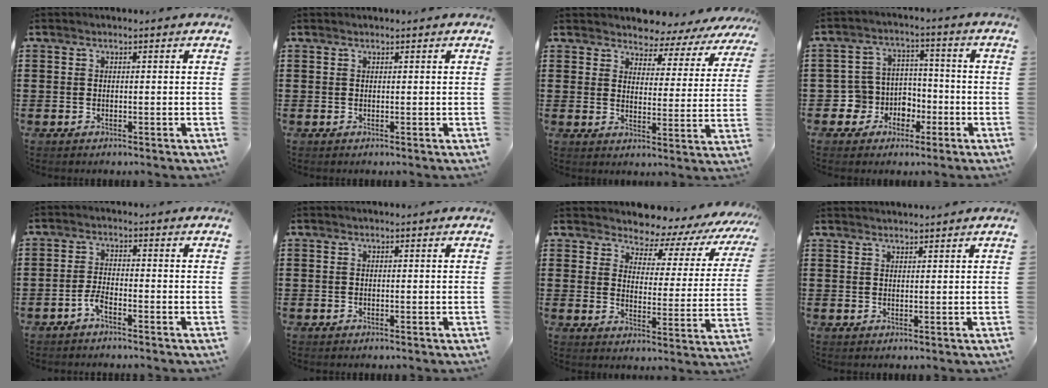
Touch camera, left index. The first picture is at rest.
{"total": 0.0}
{"total": 4.2, "force": [4.0, 1.2, -0.3], "torque": [-0.023, -0.027, 0.067]}
{"total": 6.1, "force": [-1.7, 5.7, 1.1], "torque": [-0.055, 0.006, -0.031]}
{"total": 2.5, "force": [-1.7, 0.7, 1.8], "torque": [-0.049, 0.000, -0.036]}
{"total": 0.0}
{"total": 4.6, "force": [4.3, 1.2, 0.9], "torque": [-0.039, -0.040, 0.065]}
{"total": 1.4, "force": [1.4, -0.1, 0.0], "torque": [-0.002, -0.001, 0.028]}